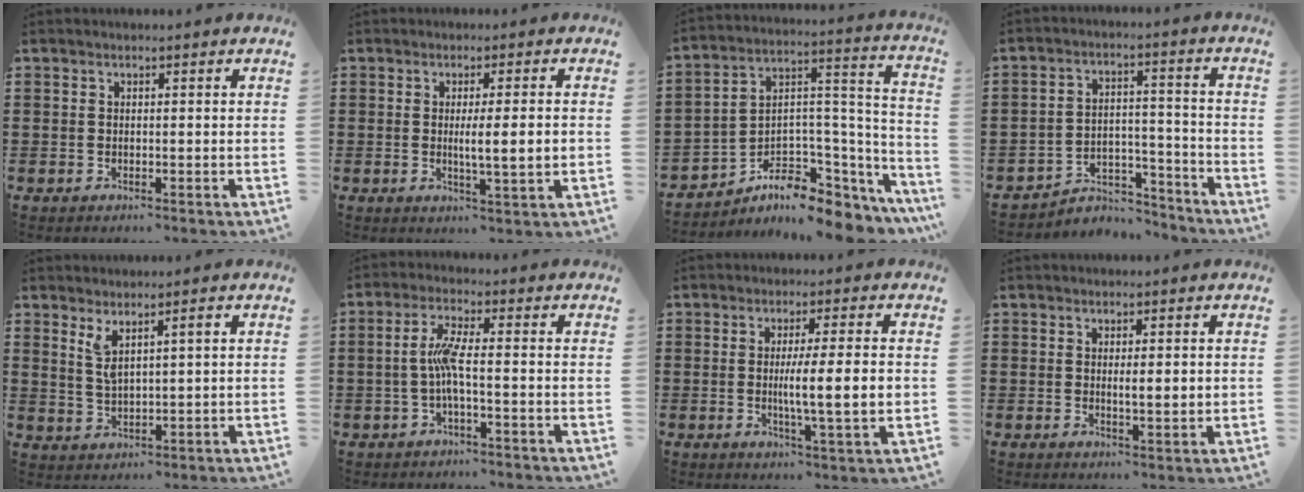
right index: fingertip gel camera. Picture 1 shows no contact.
{"total": 4.8, "force": [-0.1, 0.1, 4.8], "torque": [-0.078, -0.009, -0.007]}
{"total": 5.7, "force": [-3.8, 3.5, 2.2], "torque": [-0.052, -0.017, -0.067]}
{"total": 4.7, "force": [-4.3, 1.7, 1.0], "torque": [-0.022, 0.013, -0.088]}
{"total": 3.4, "force": [1.6, 0.7, 2.9], "torque": [-0.060, 0.002, 0.027]}
{"total": 5.0, "force": [-0.9, 0.4, 4.9], "torque": [-0.105, -0.005, -0.026]}
{"total": 7.2, "force": [-0.3, 0.1, 7.2], "torque": [-0.128, -0.007, -0.009]}
{"total": 2.3, "force": [0.2, 0.3, 2.3], "torque": [-0.044, -0.001, 0.002]}